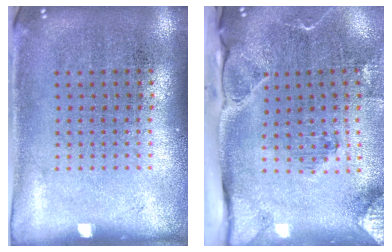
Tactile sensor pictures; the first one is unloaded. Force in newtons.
{"total": 3.0, "press": 2.3, "slide": 1.9}